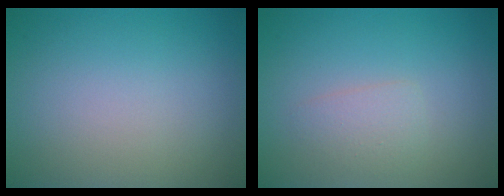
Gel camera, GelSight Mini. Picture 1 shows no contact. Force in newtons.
{"total": 1.6, "press": 1.6, "slide": 0.0}